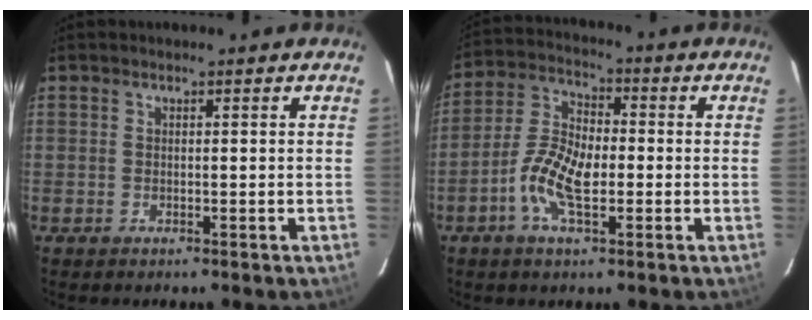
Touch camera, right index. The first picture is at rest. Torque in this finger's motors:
{"motor_torque": [0.53, -0.44, 0.28, 0.12]}